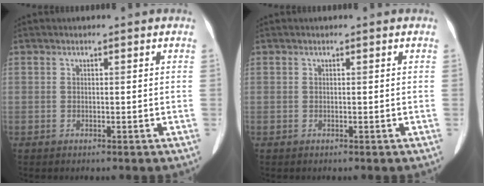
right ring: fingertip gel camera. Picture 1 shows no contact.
{"total": 0.0}